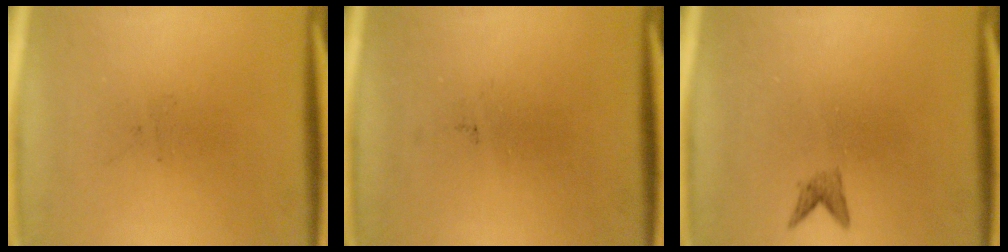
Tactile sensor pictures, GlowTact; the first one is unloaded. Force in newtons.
{"total": 0.0}
{"total": 1.1}